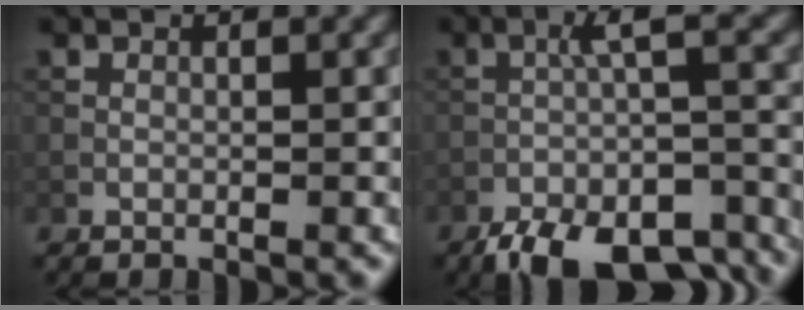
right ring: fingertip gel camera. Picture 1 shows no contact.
{"total": 10.3, "force": [-6.8, 3.3, 7.1], "torque": [-0.115, -0.007, -0.108]}